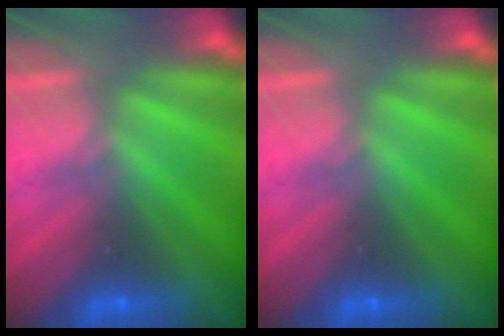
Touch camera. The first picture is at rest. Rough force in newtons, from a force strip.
{"total": 0.0}